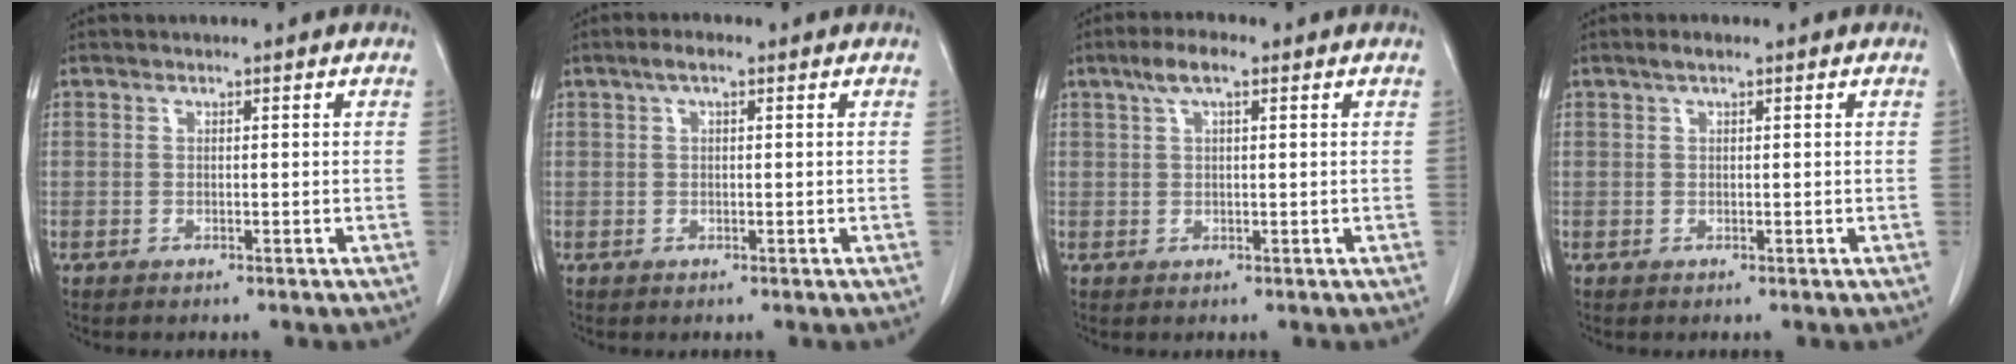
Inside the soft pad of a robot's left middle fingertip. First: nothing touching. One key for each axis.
{"total": 2.0, "fx": 1.1, "fy": 0.5, "fz": 1.6, "tx": -0.031, "ty": 0.011, "tz": 0.017}
{"total": 3.8, "fx": 2.1, "fy": 1.0, "fz": 3.0, "tx": -0.063, "ty": 0.014, "tz": 0.042}
{"total": 1.3, "fx": 0.9, "fy": 0.2, "fz": 0.9, "tx": -0.022, "ty": 0.007, "tz": 0.016}